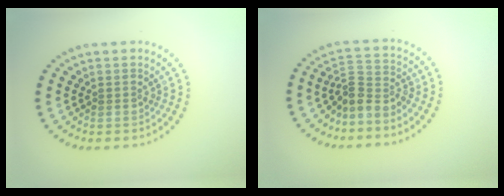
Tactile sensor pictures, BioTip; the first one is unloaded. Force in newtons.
{"total": 3.0, "press": 2.2, "slide": 2.1}